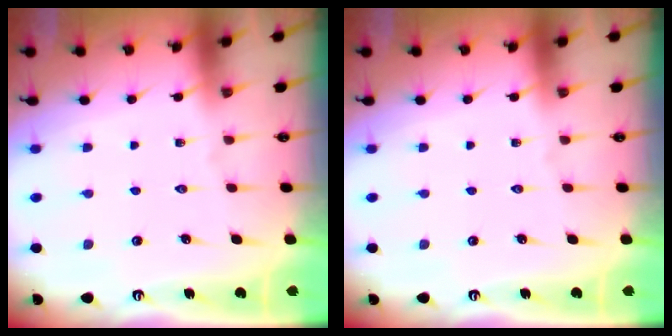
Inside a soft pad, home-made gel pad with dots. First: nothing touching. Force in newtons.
{"total": 0.0}